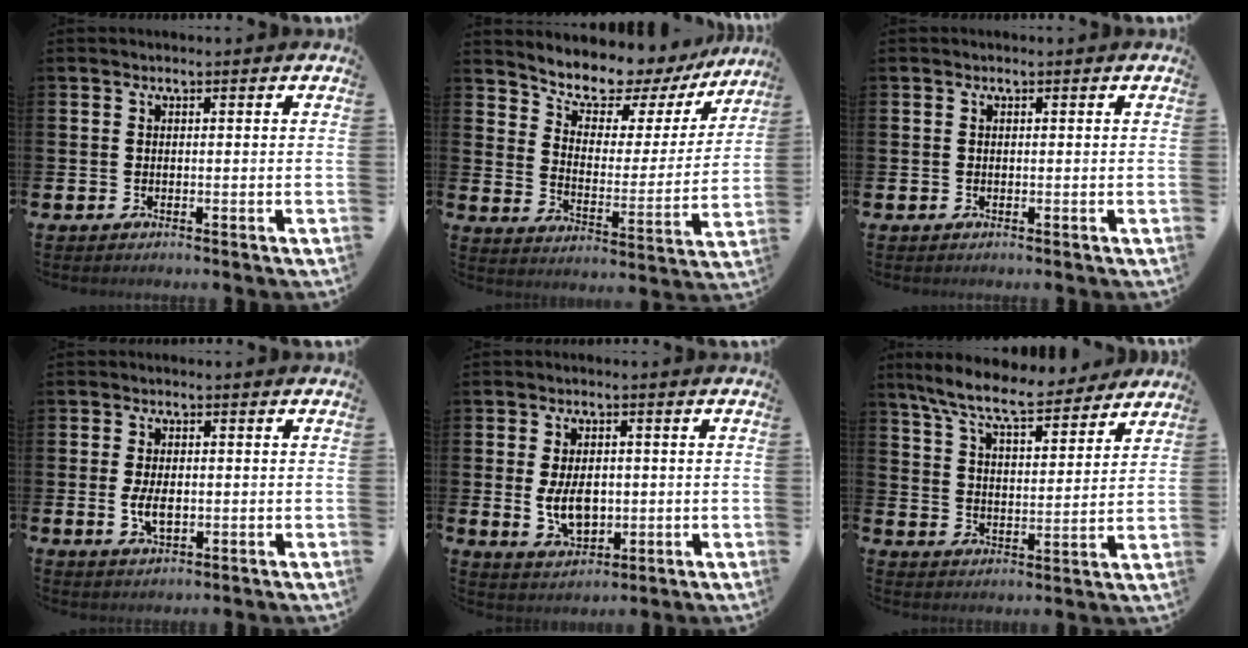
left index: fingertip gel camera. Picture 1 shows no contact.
{"total": 7.8, "force": [7.1, 2.7, 2.1], "torque": [-0.078, -0.052, 0.121]}
{"total": 0.0}
{"total": 3.7, "force": [-0.2, 2.0, 3.1], "torque": [-0.046, 0.001, -0.006]}
{"total": 5.6, "force": [-0.2, 3.6, 4.2], "torque": [-0.075, 0.002, -0.007]}
{"total": 9.3, "force": [8.5, 1.5, 3.7], "torque": [-0.099, -0.047, 0.149]}